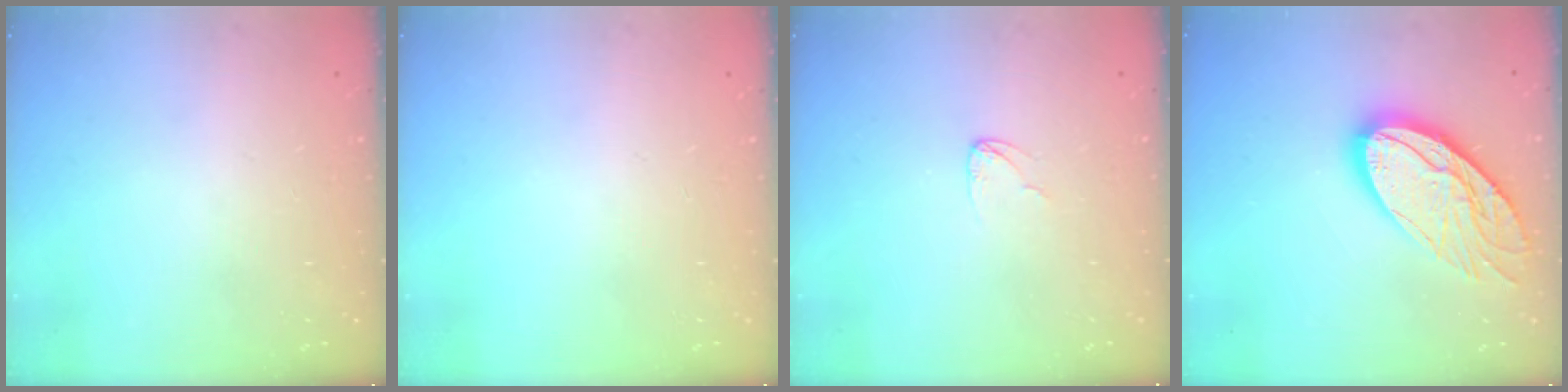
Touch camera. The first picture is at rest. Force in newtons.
{"total": 0.0}
{"total": 2.3, "press": 2.3, "slide": 0.1}
{"total": 17.9, "press": 17.8, "slide": 1.9}